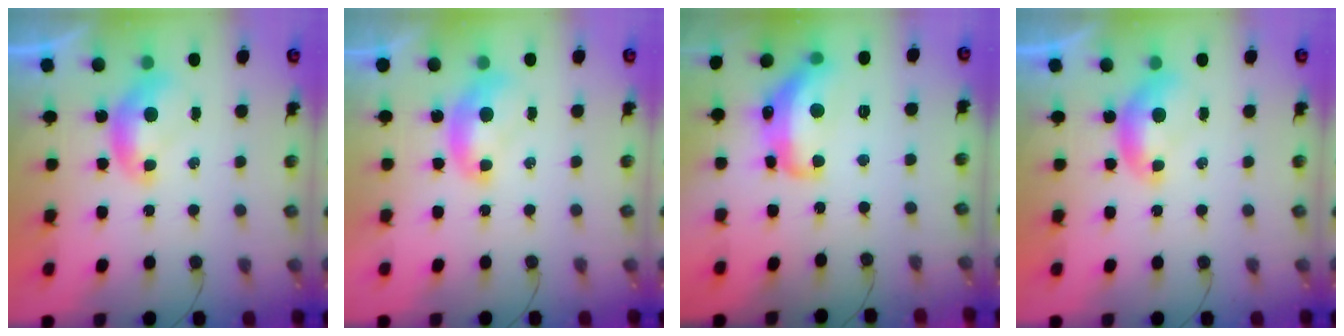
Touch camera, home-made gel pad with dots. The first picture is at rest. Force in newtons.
{"total": 1.2, "press": 1.2, "slide": 0.0}
{"total": 10.7, "press": 10.7, "slide": 1.0}
{"total": 0.0}